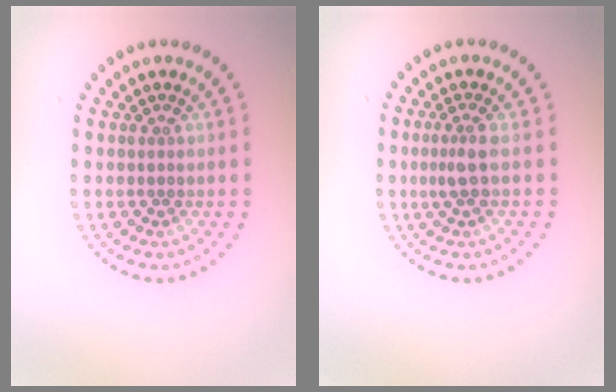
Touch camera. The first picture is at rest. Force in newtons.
{"total": 1.6, "press": 1.3, "slide": 1.0}